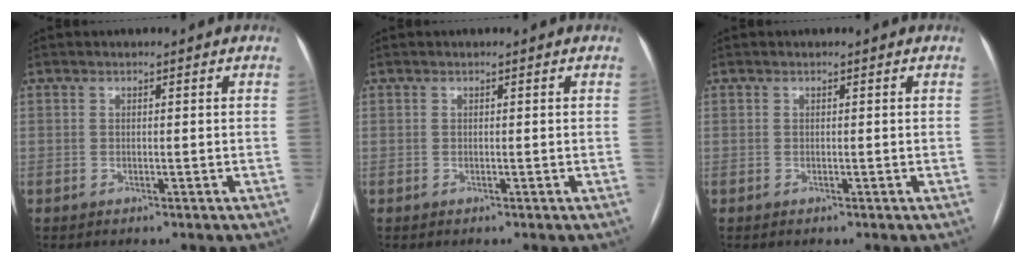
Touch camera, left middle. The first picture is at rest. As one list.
[{"total": 0.0}, {"total": 0.0}]